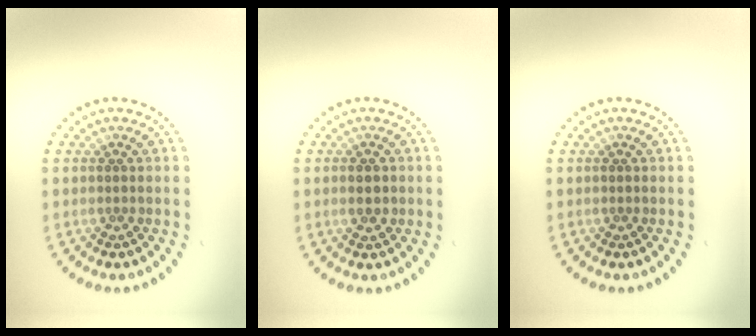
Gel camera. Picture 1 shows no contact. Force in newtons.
{"total": 2.2, "press": 2.2, "slide": 0.1}
{"total": 0.0}